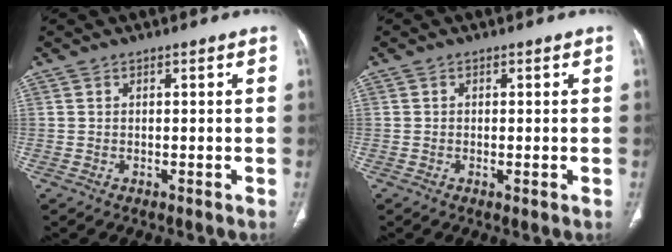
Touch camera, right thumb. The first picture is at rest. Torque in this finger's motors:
{"motor_torque": [-0.71, 0.43, -0.39, 0.03, -0.14]}